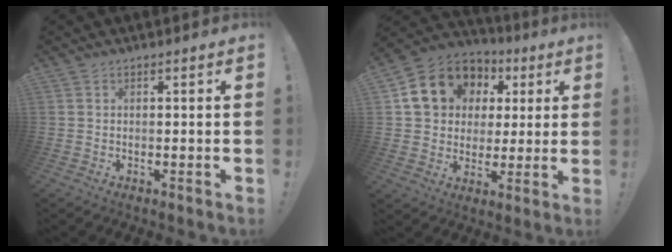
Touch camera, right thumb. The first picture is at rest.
{"total": 15.7, "force": [5.5, 13.0, 6.9], "torque": [-0.107, -0.013, 0.122]}